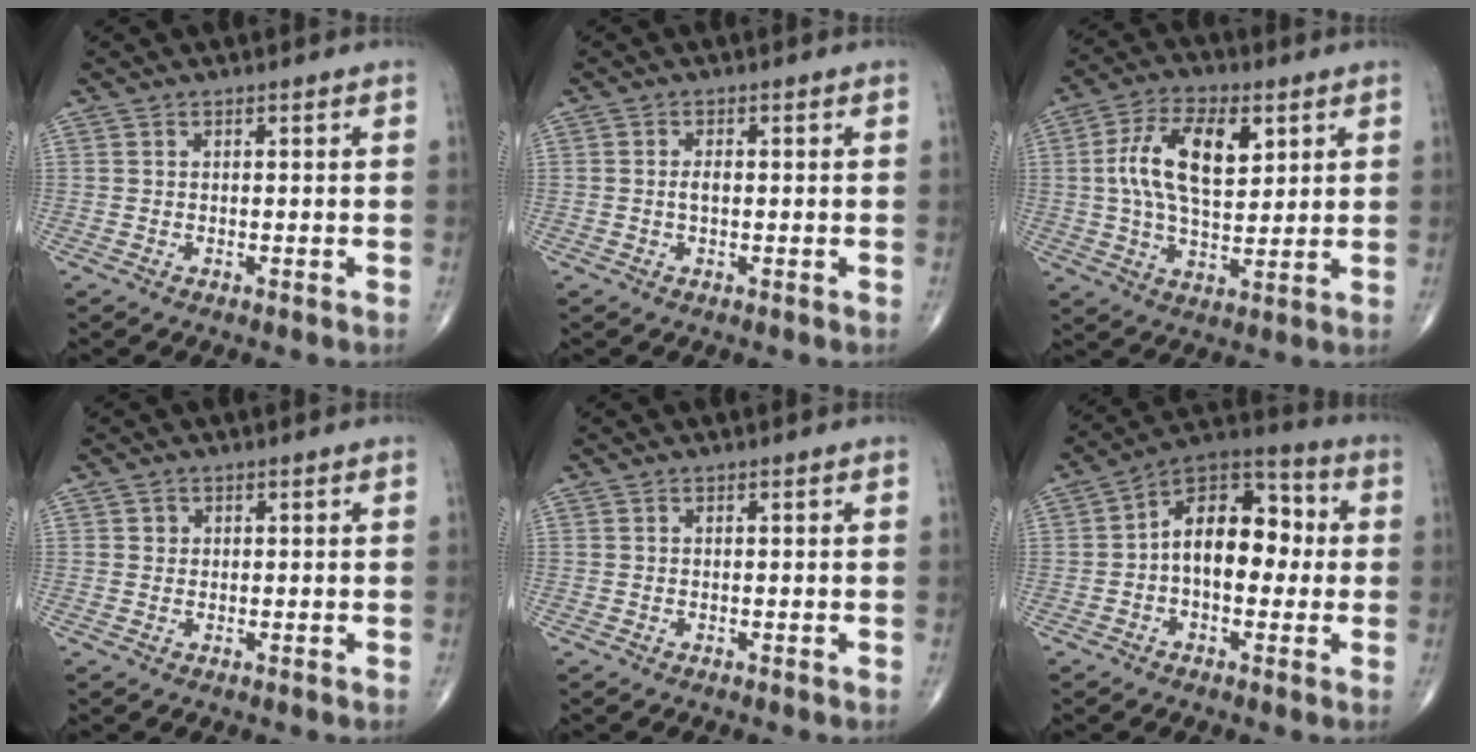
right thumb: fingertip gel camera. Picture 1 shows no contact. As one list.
[{"total": 1.5, "force": [-0.1, 0.8, 1.3], "torque": [-0.026, 0.001, -0.003]}, {"total": 14.1, "force": [3.6, 7.4, 11.5], "torque": [-0.201, -0.001, 0.065]}, {"total": 0.9, "force": [0.2, 0.9, 0.1], "torque": [0.004, 0.000, 0.003]}, {"total": 0.0}, {"total": 14.1, "force": [0.3, 8.6, 11.2], "torque": [-0.138, 0.041, -0.010]}]